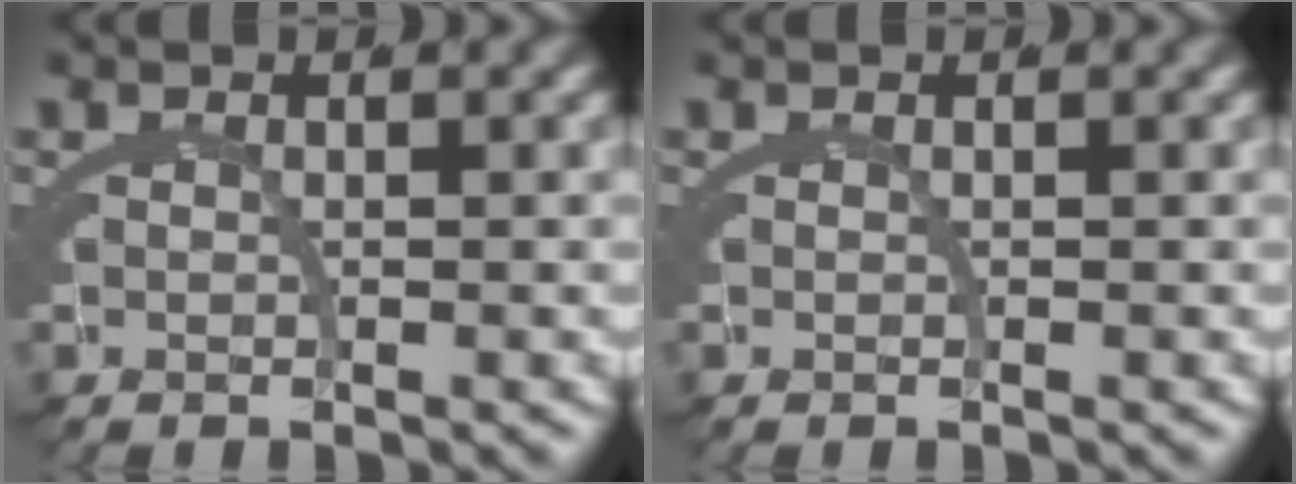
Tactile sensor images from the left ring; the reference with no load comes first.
{"total": 0.0}